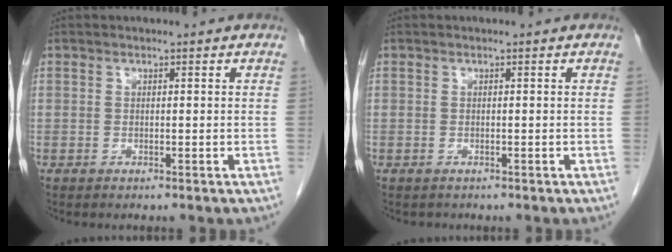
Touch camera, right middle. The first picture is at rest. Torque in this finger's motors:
{"motor_torque": [0.47, -0.09, 0.00, -0.01]}